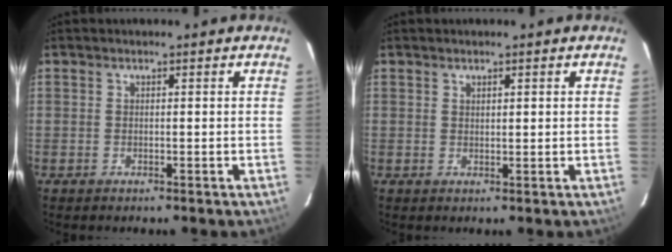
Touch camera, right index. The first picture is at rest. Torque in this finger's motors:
{"motor_torque": [-0.21, 0.21, -0.04, 0.00]}